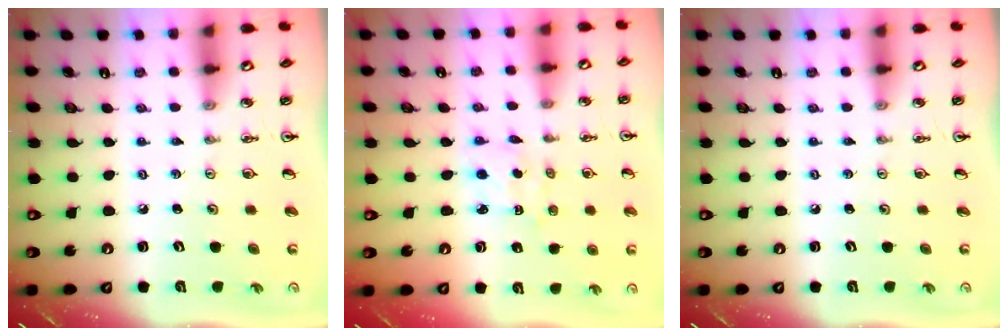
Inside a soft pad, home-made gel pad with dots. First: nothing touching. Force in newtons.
{"total": 2.2, "press": 2.1, "slide": 0.5}
{"total": 0.0}